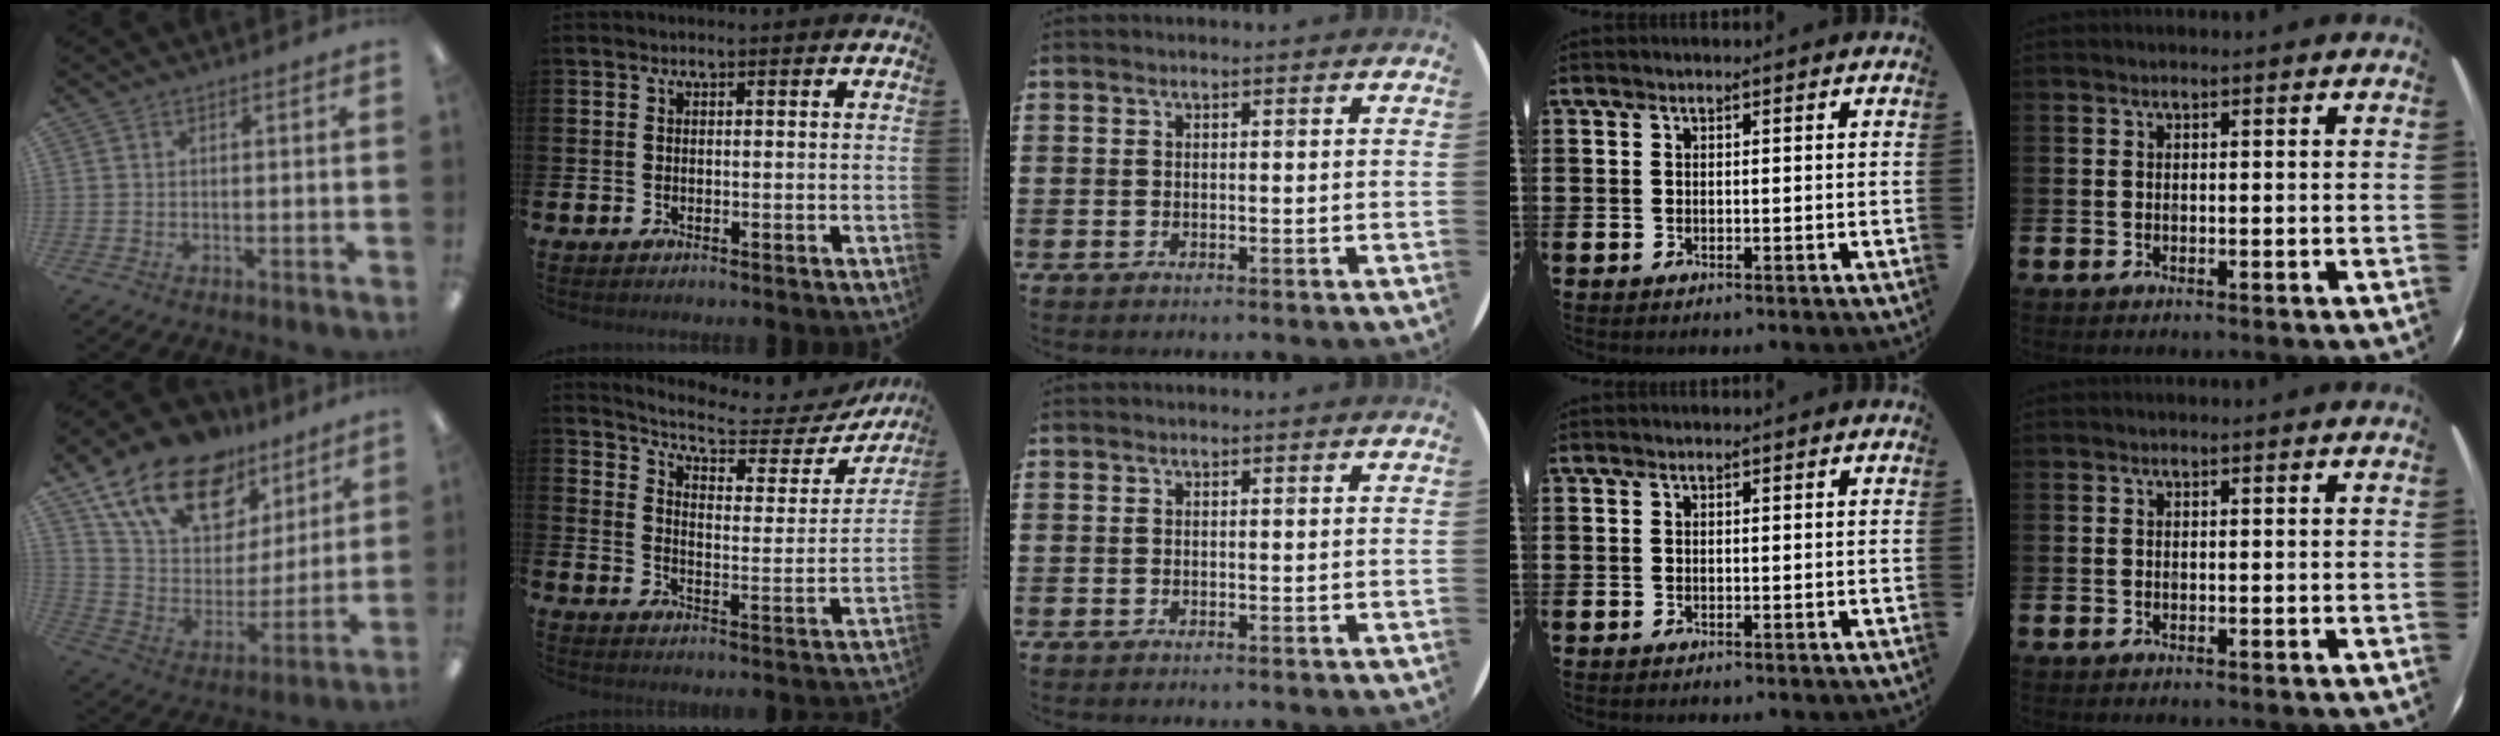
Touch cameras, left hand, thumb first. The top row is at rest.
{"thumb": {"total": 19.8, "force": [13.0, 11.5, 9.4], "torque": [-0.173, -0.064, 0.239]}, "index": {"total": 6.7, "force": [5.9, 1.7, 2.5], "torque": [-0.065, -0.045, 0.093]}}